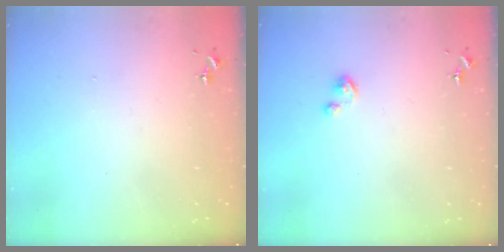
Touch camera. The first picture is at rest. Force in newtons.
{"total": 2.8, "press": 2.8, "slide": 0.2}